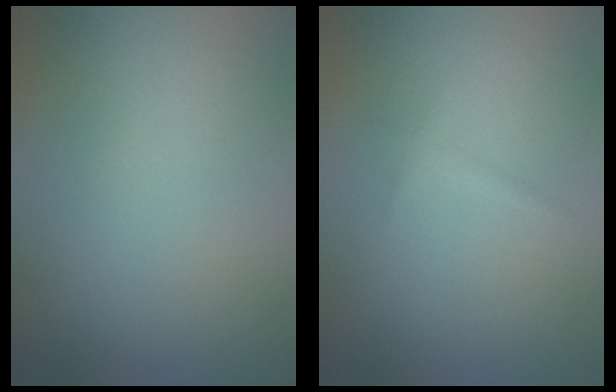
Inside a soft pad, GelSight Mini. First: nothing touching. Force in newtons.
{"total": 0.6, "press": 0.6, "slide": 0.1}